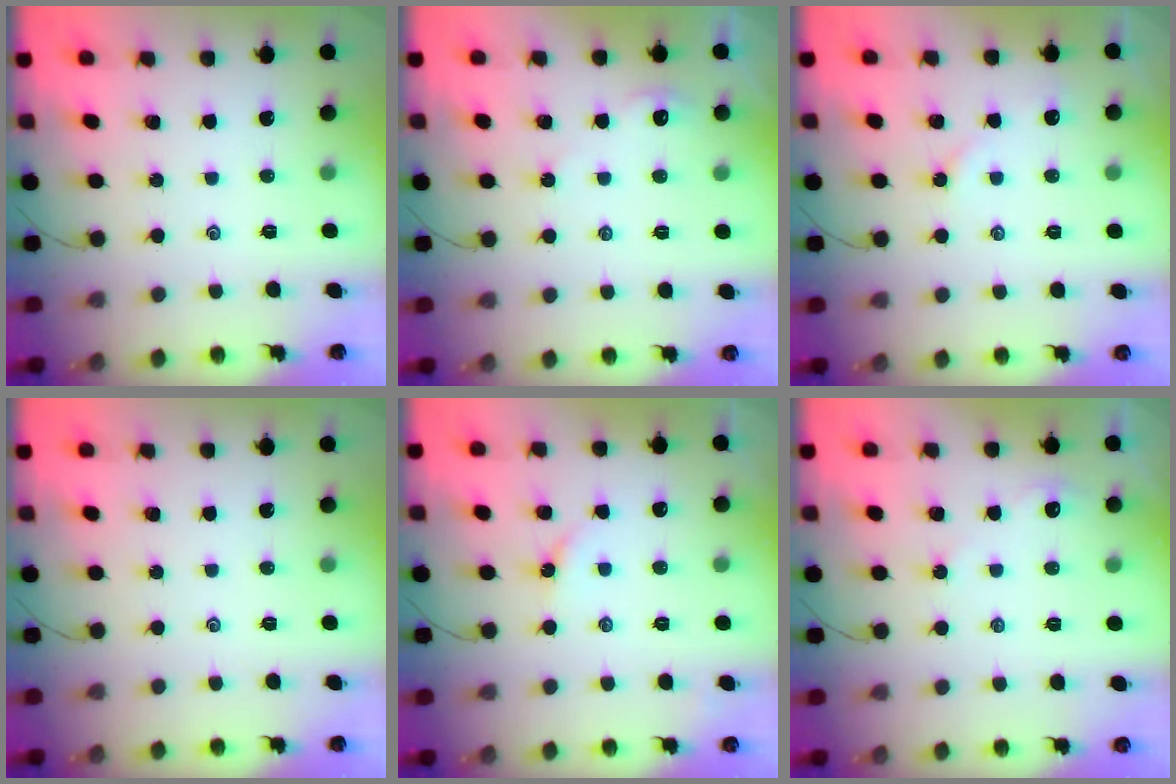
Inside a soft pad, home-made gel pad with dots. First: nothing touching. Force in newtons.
{"total": 2.6, "press": 2.6, "slide": 0.3}
{"total": 2.2, "press": 2.1, "slide": 0.5}
{"total": 0.0}
{"total": 2.0, "press": 1.9, "slide": 0.3}
{"total": 2.3, "press": 2.3, "slide": 0.2}